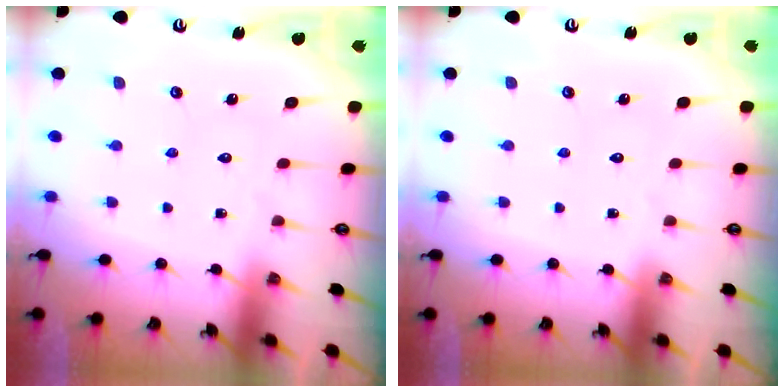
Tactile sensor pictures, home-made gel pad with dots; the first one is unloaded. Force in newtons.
{"total": 0.0}